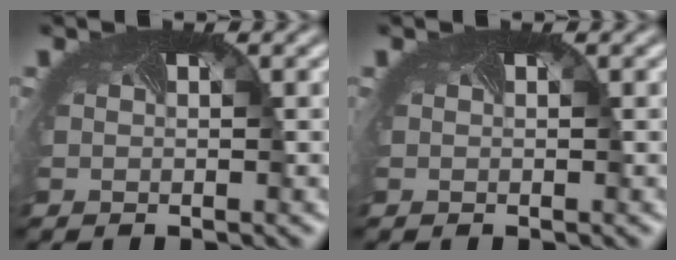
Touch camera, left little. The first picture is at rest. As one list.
[{"total": 0.0}]